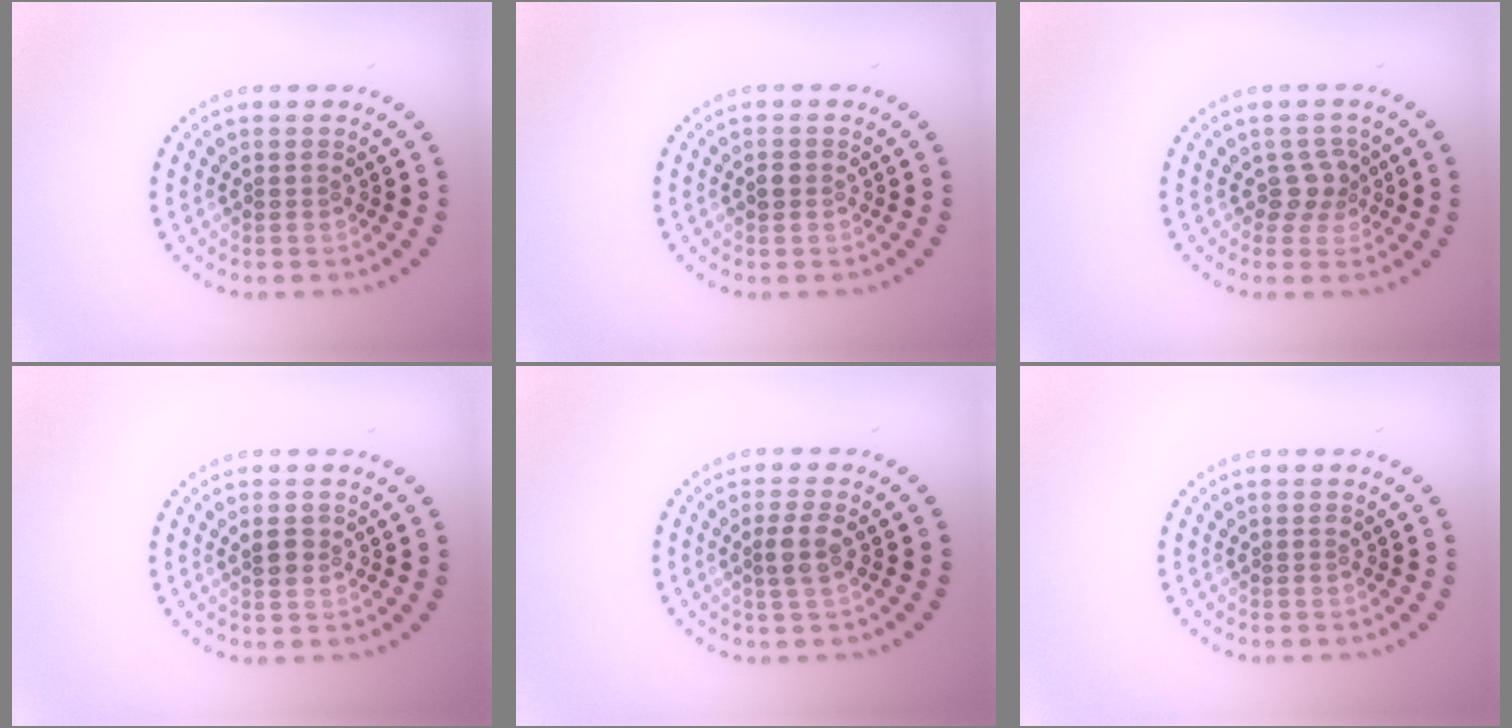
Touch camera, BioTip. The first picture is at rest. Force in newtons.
{"total": 1.0, "press": 1.0, "slide": 0.2}
{"total": 2.0, "press": 1.6, "slide": 1.3}
{"total": 1.4, "press": 1.4, "slide": 0.3}
{"total": 2.1, "press": 1.8, "slide": 1.0}
{"total": 0.0}